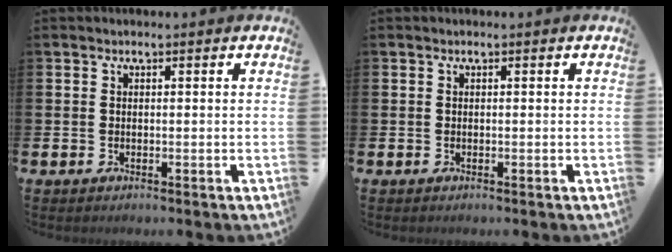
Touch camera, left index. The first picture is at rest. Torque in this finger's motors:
{"motor_torque": [0.00, 0.00, 0.00, 0.00]}